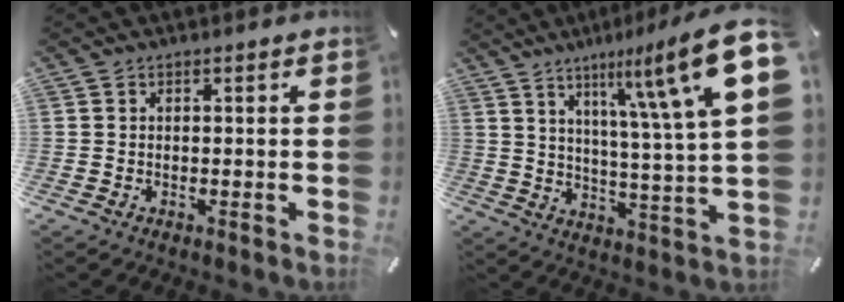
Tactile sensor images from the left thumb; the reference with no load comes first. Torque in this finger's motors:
{"motor_torque": [2.19, 2.81, 1.46, -1.30, 0.20]}